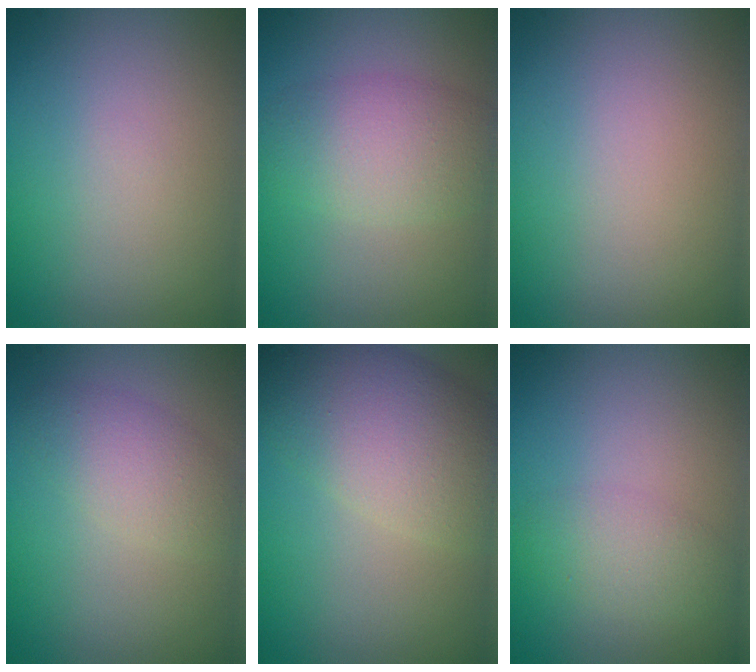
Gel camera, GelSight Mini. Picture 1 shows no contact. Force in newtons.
{"total": 2.7, "press": 2.7, "slide": 0.3}
{"total": 0.0}
{"total": 2.7, "press": 2.7, "slide": 0.1}
{"total": 7.3, "press": 7.3, "slide": 0.3}
{"total": 2.2, "press": 2.2, "slide": 0.1}